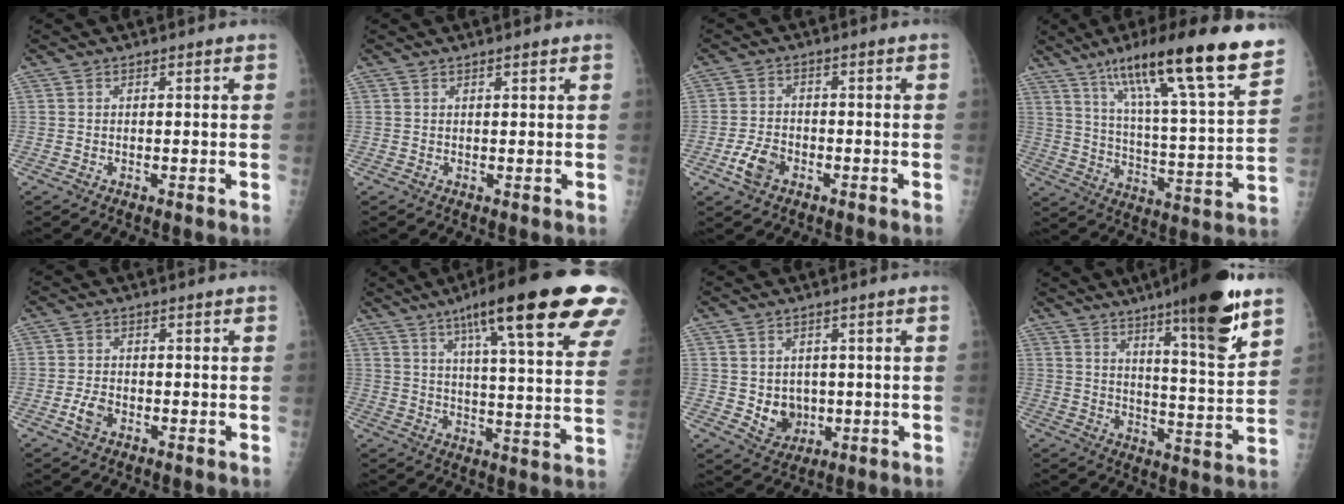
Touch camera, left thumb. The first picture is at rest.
{"total": 0.9, "force": [0.7, 0.1, 0.6], "torque": [-0.009, -0.003, 0.011]}
{"total": 5.0, "force": [-2.4, 3.1, 3.0], "torque": [-0.060, 0.014, -0.047]}
{"total": 24.9, "force": [16.5, 3.1, 18.4], "torque": [-0.272, -0.048, 0.262]}
{"total": 3.2, "force": [-1.4, 1.9, 2.0], "torque": [-0.042, 0.010, -0.027]}
{"total": 26.2, "force": [14.9, 4.6, 21.1], "torque": [-0.294, -0.029, 0.205]}
{"total": 5.9, "force": [-0.3, 5.0, 3.0], "torque": [-0.019, -0.002, 0.010]}
{"total": 17.7, "force": [10.9, 2.4, 13.7], "torque": [-0.182, -0.066, 0.165]}